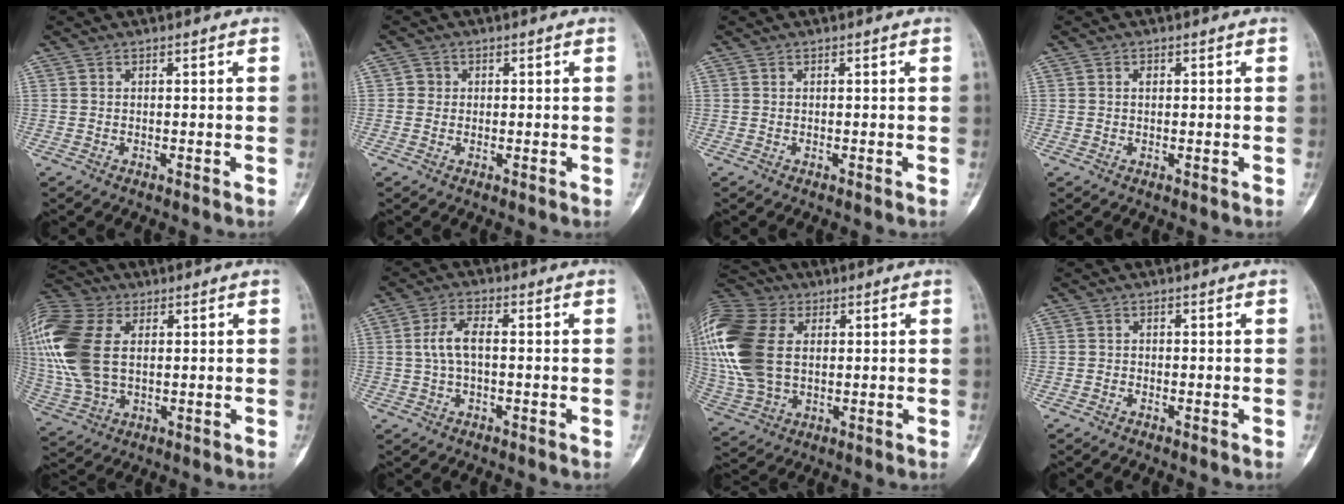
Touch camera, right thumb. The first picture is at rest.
{"total": 1.6, "force": [0.1, 1.6, 0.3], "torque": [0.004, 0.004, -0.001]}
{"total": 0.0}
{"total": 0.8, "force": [0.2, 0.6, 0.5], "torque": [-0.004, 0.002, 0.001]}
{"total": 20.0, "force": [3.4, 12.5, 15.2], "torque": [-0.373, 0.004, 0.064]}
{"total": 5.3, "force": [0.2, 2.5, 4.7], "torque": [-0.106, 0.017, 0.002]}
{"total": 22.4, "force": [4.1, 14.9, 16.2], "torque": [-0.389, 0.012, 0.079]}
{"total": 0.6, "force": [-0.5, 0.3, 0.0], "torque": [0.003, 0.001, -0.016]}